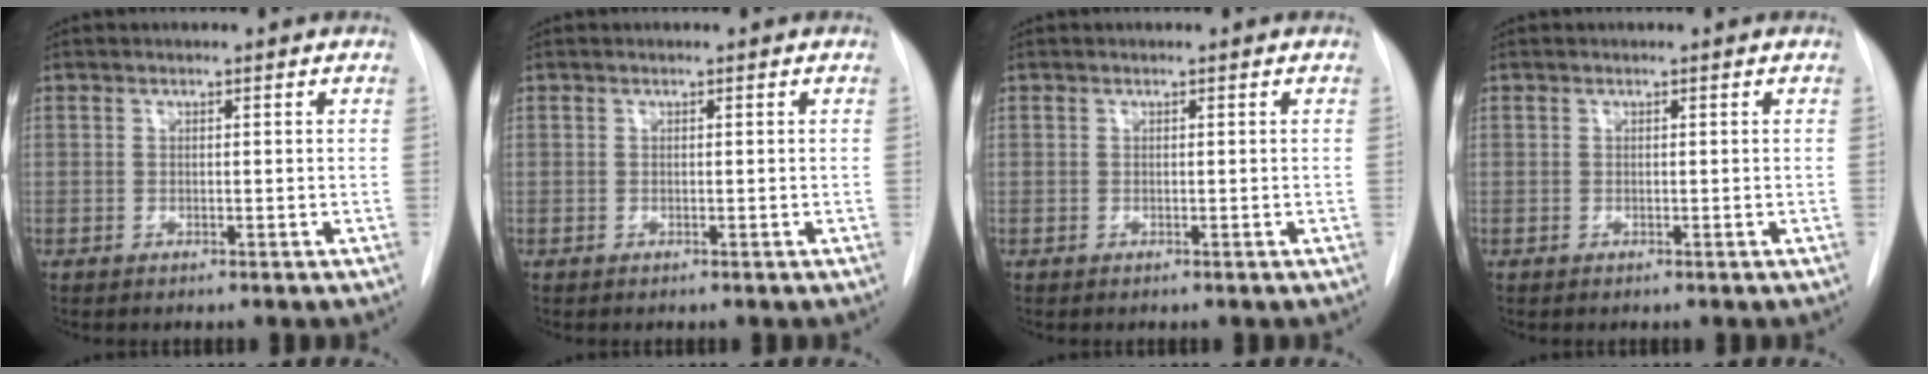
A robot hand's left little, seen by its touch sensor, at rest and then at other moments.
{"total": 0.0}
{"total": 0.0}
{"total": 0.0}